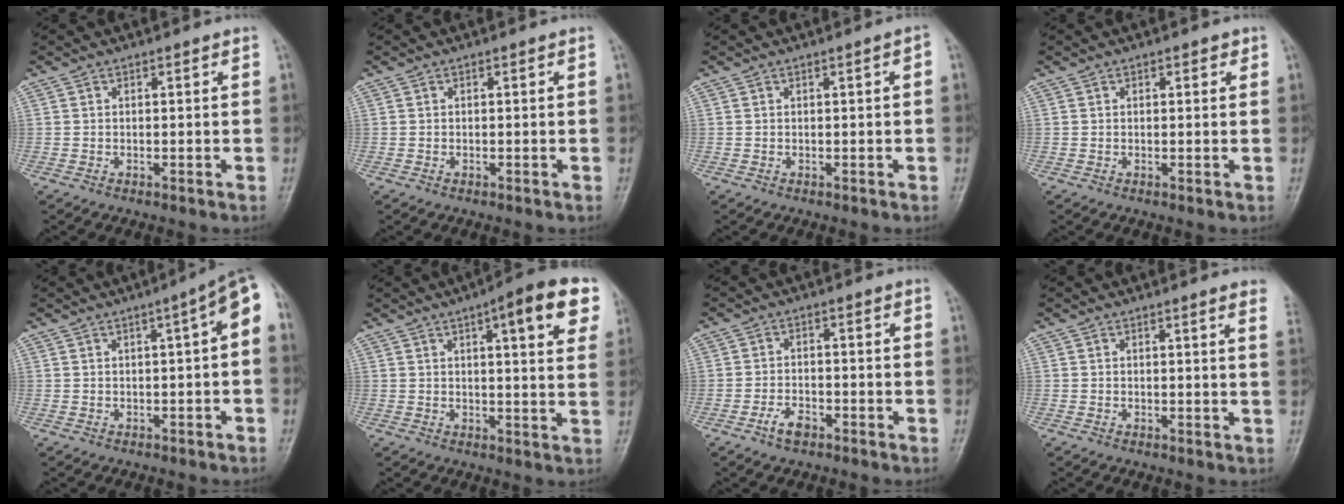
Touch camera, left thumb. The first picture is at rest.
{"total": 0.0}
{"total": 1.1, "force": [0.1, 0.2, 1.1], "torque": [-0.015, 0.004, 0.000]}
{"total": 1.2, "force": [0.7, 0.8, 0.7], "torque": [0.000, 0.000, 0.006]}
{"total": 6.7, "force": [0.6, 1.6, 6.5], "torque": [-0.076, 0.026, -0.002]}
{"total": 13.1, "force": [6.0, 3.3, 11.2], "torque": [-0.120, -0.006, 0.069]}
{"total": 3.3, "force": [-2.2, 1.7, 1.7], "torque": [-0.031, 0.014, -0.040]}
{"total": 3.8, "force": [2.8, 0.0, 2.6], "torque": [-0.029, -0.005, 0.021]}